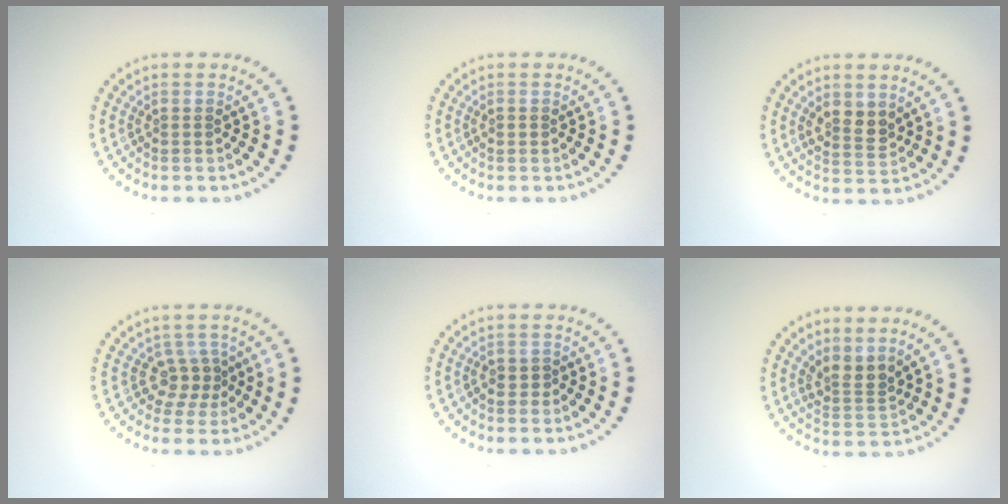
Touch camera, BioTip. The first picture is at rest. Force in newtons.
{"total": 0.8, "press": 0.8, "slide": 0.0}
{"total": 2.4, "press": 2.3, "slide": 0.8}
{"total": 2.4, "press": 1.7, "slide": 1.7}
{"total": 0.9, "press": 0.7, "slide": 0.5}
{"total": 2.5, "press": 1.8, "slide": 1.7}